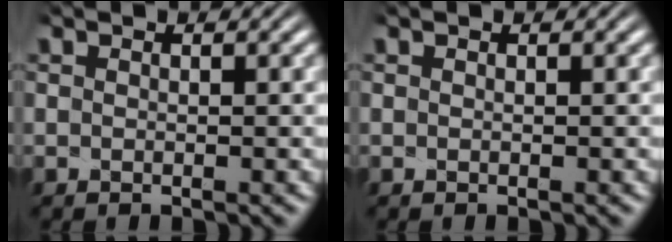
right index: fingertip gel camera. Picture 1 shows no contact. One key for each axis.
{"total": 0.0}